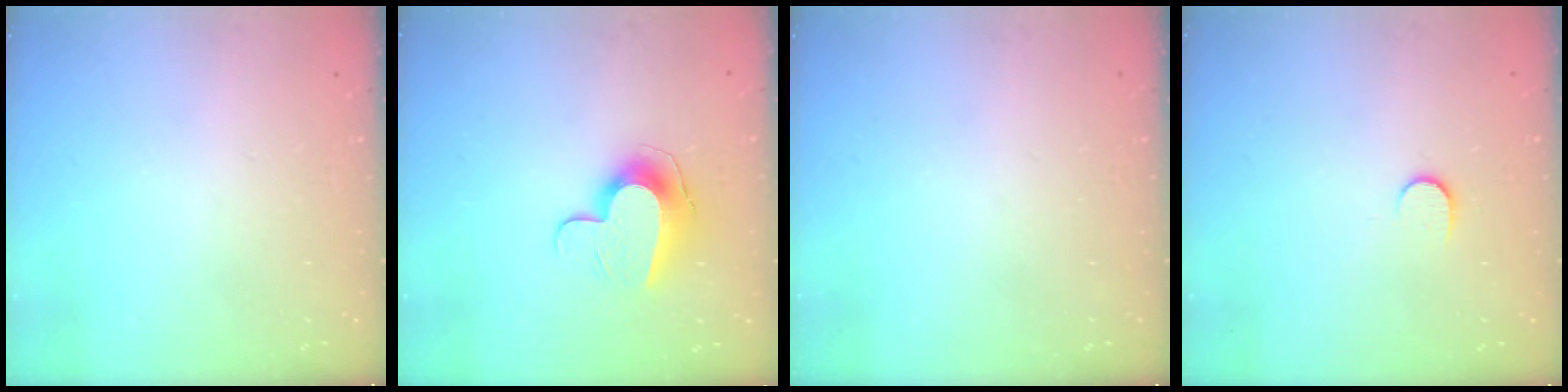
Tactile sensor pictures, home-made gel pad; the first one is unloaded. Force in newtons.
{"total": 11.1, "press": 11.1, "slide": 0.7}
{"total": 0.0}
{"total": 5.2, "press": 5.2, "slide": 0.5}